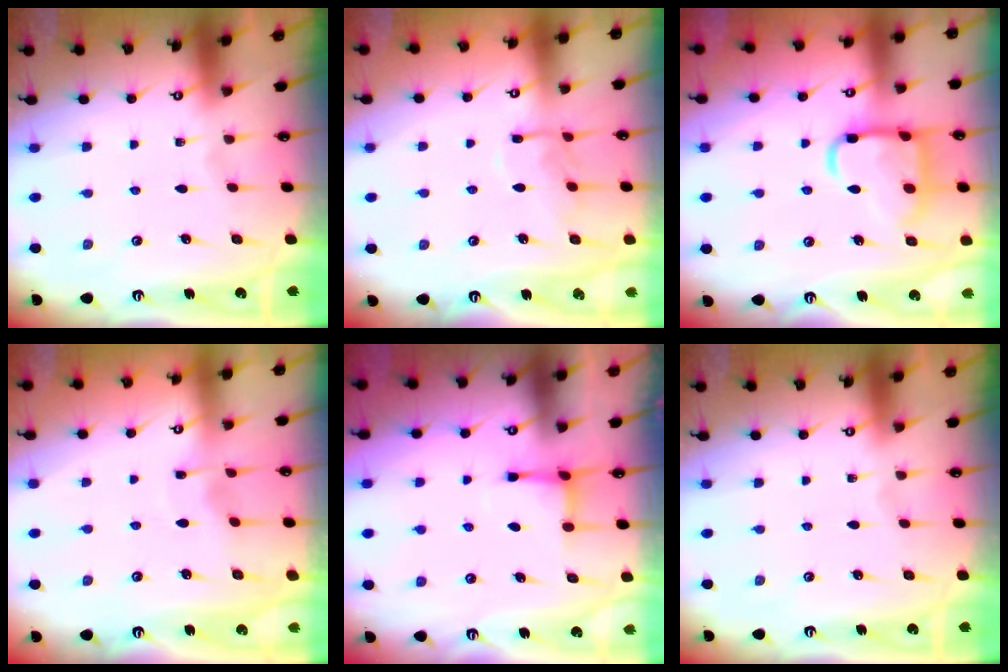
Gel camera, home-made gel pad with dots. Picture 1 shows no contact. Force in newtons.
{"total": 8.9, "press": 8.9, "slide": 0.7}
{"total": 15.2, "press": 15.2, "slide": 1.3}
{"total": 2.8, "press": 2.8, "slide": 0.4}
{"total": 3.3, "press": 3.3, "slide": 0.3}
{"total": 0.0}